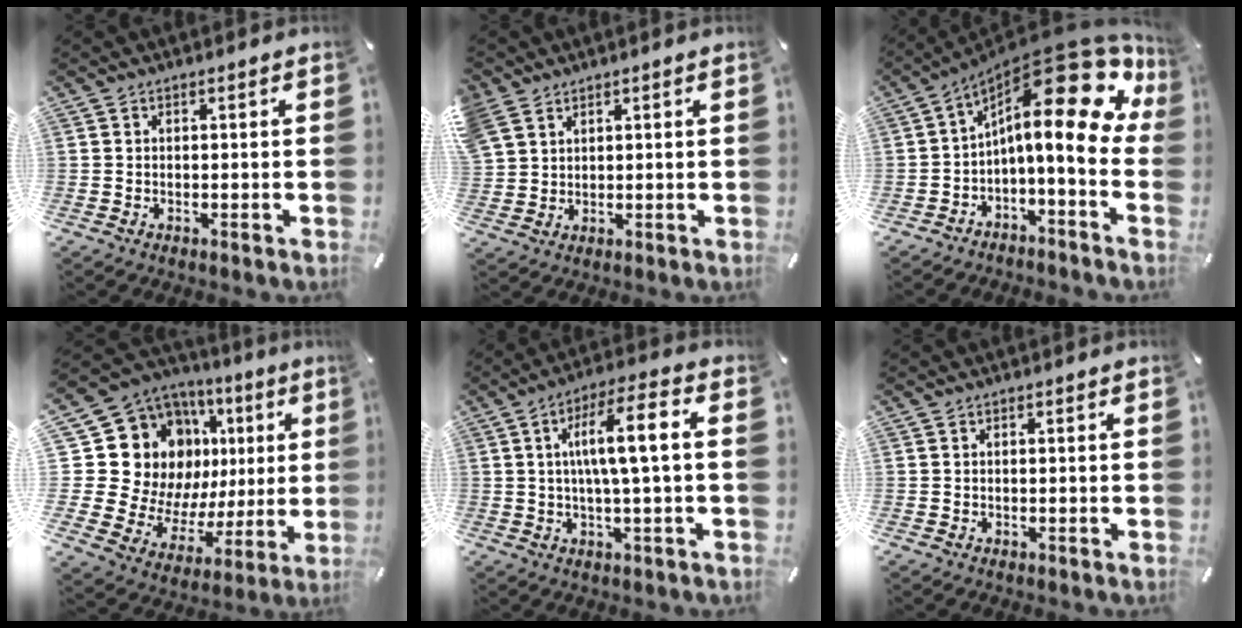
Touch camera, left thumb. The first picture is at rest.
{"total": 5.6, "force": [3.5, 4.1, 1.6], "torque": [-0.058, -0.006, 0.066]}
{"total": 20.9, "force": [8.4, 6.3, 18.0], "torque": [-0.285, -0.079, 0.136]}
{"total": 20.9, "force": [7.6, 16.2, 10.7], "torque": [-0.202, -0.072, 0.169]}
{"total": 11.3, "force": [1.5, 2.2, 11.0], "torque": [-0.193, 0.010, 0.020]}
{"total": 0.0}